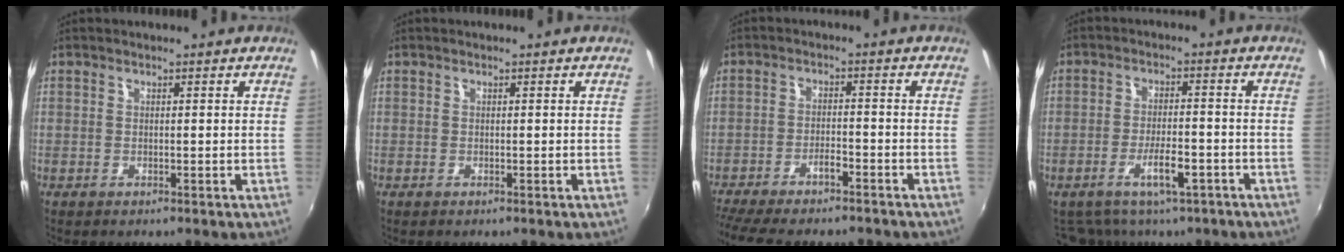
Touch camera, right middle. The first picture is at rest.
{"total": 0.0}
{"total": 11.1, "force": [-9.7, 1.8, 5.0], "torque": [-0.118, -0.013, -0.157]}
{"total": 6.5, "force": [-4.2, 2.5, 4.2], "torque": [-0.086, -0.006, -0.062]}